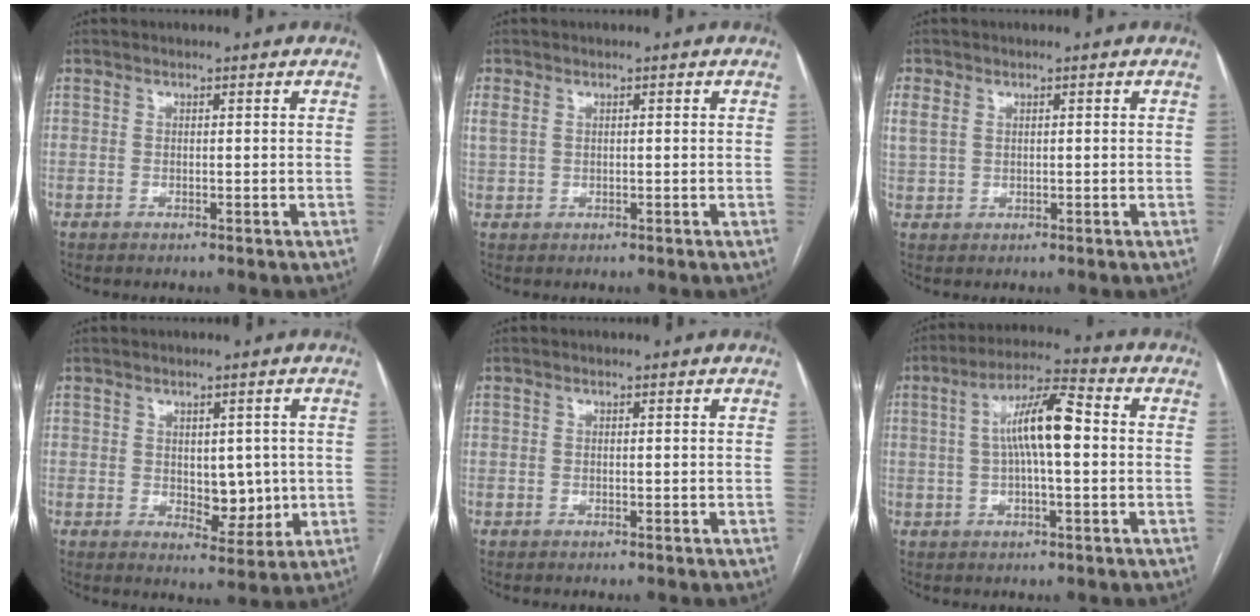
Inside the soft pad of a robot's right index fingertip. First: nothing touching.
{"total": 1.9, "force": [0.6, 1.3, 1.3], "torque": [-0.044, 0.021, 0.018]}
{"total": 2.8, "force": [0.9, 2.1, 1.6], "torque": [-0.051, 0.017, 0.024]}
{"total": 5.5, "force": [0.2, 3.1, 4.5], "torque": [-0.053, -0.003, 0.018]}
{"total": 0.0}
{"total": 9.8, "force": [0.8, 1.7, 9.6], "torque": [-0.177, 0.025, 0.009]}